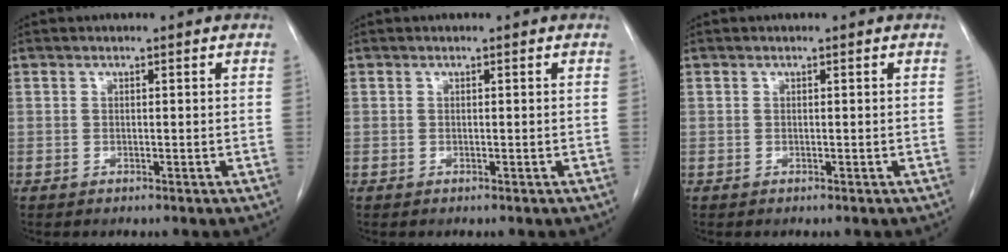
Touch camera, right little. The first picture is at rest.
{"total": 0.0}
{"total": 0.0}